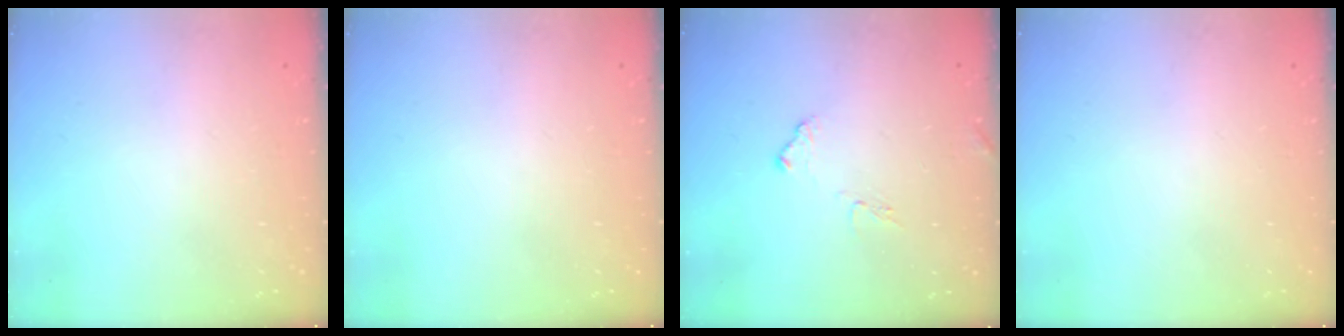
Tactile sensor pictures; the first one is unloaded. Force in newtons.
{"total": 0.0}
{"total": 9.0, "press": 9.0, "slide": 0.6}
{"total": 0.0}